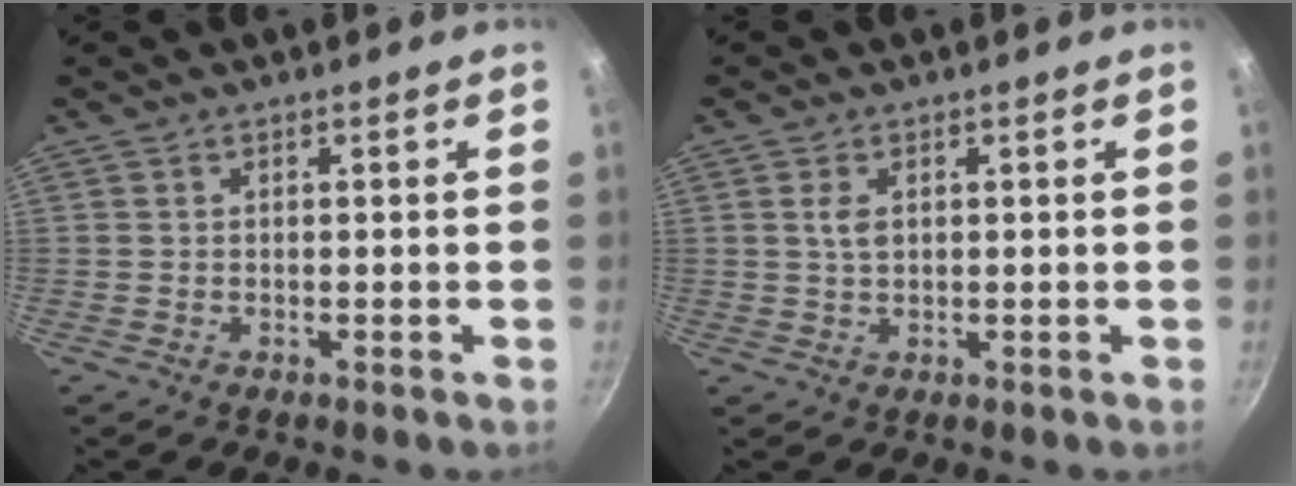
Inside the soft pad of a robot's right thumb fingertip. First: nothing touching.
{"total": 2.7, "force": [0.7, 1.6, 2.0], "torque": [-0.033, -0.002, 0.014]}